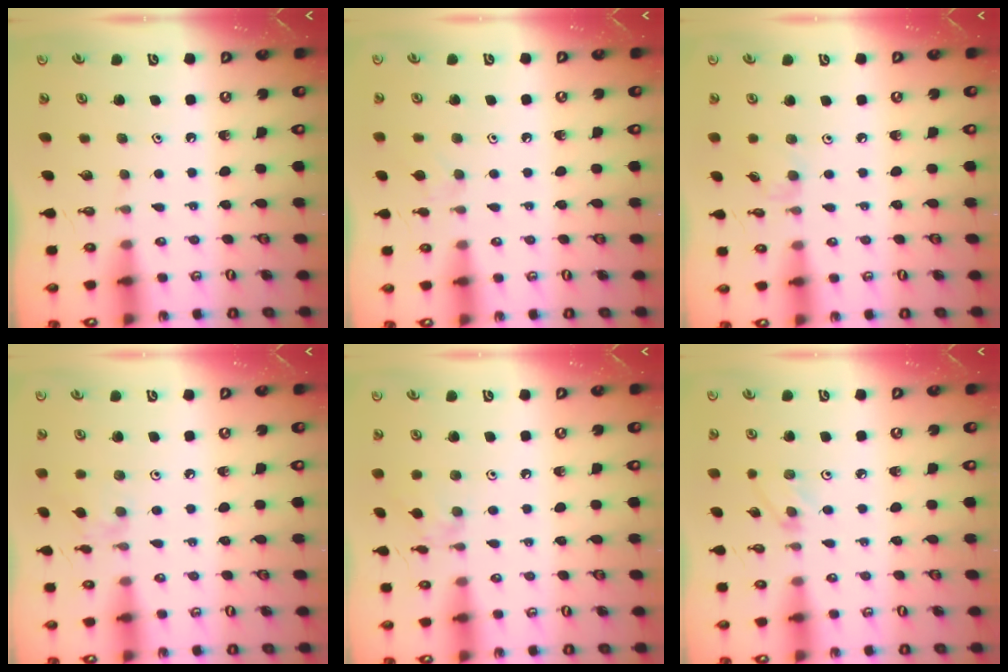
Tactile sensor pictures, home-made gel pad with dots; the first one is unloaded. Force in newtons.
{"total": 3.8, "press": 3.7, "slide": 0.6}
{"total": 2.4, "press": 2.4, "slide": 0.5}
{"total": 3.0, "press": 2.9, "slide": 0.6}
{"total": 4.2, "press": 4.2, "slide": 0.5}
{"total": 1.9, "press": 1.9, "slide": 0.3}